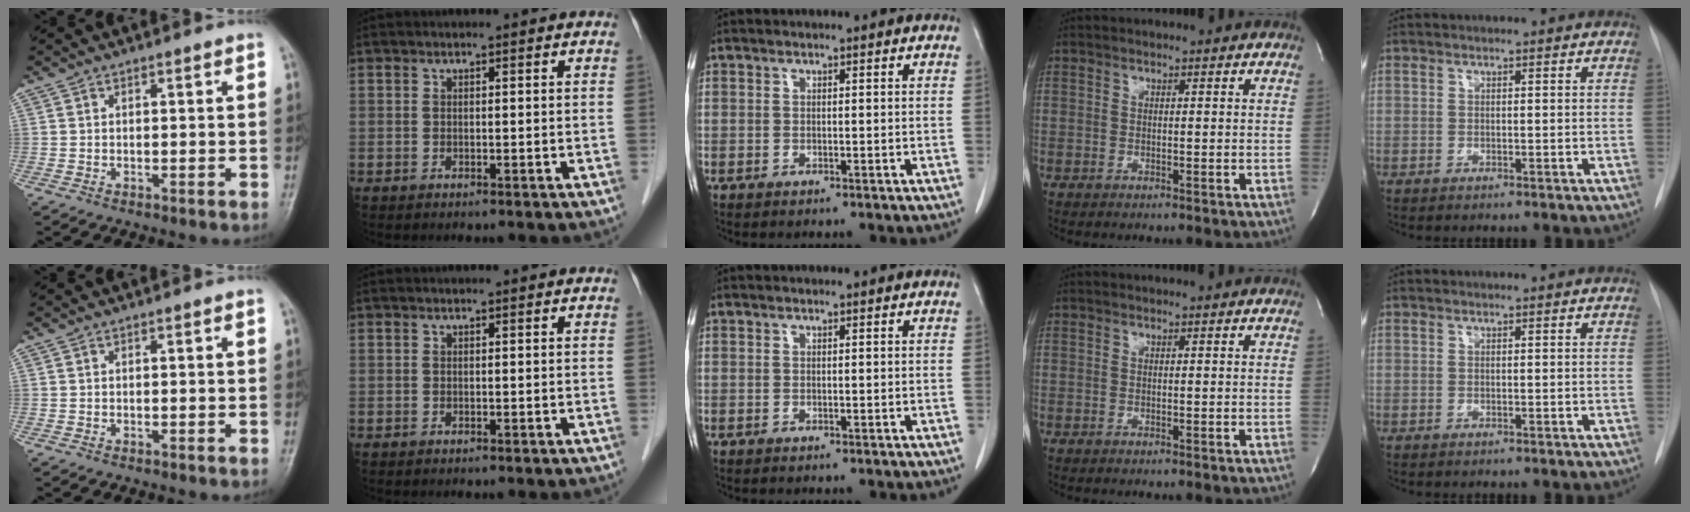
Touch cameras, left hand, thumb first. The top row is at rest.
{}